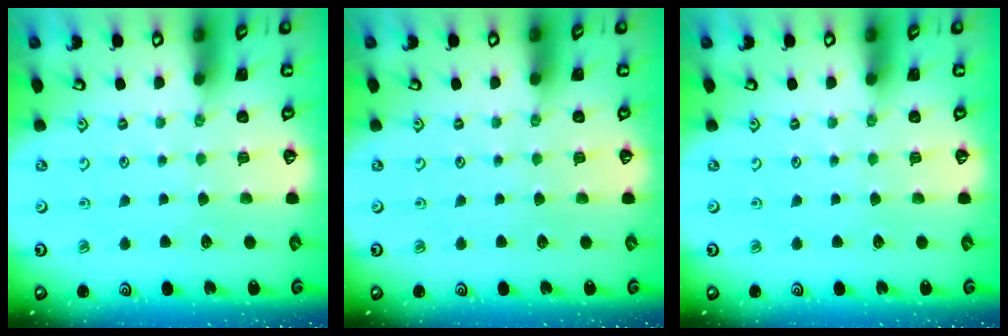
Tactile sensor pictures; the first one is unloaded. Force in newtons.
{"total": 0.0}
{"total": 0.0}